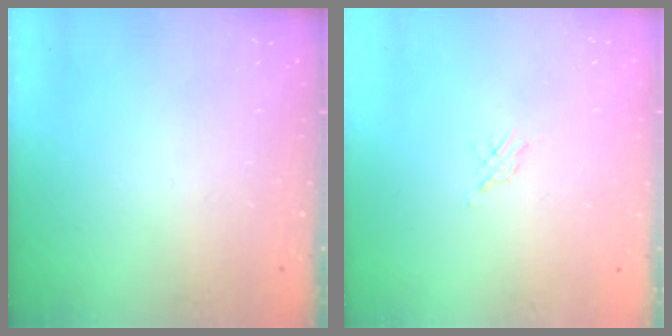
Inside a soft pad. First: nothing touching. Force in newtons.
{"total": 1.4, "press": 1.4, "slide": 0.2}